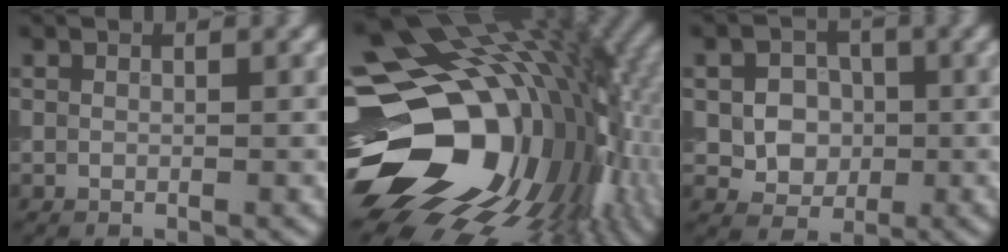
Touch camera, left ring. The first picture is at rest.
{"total": 19.6, "force": [0.7, 13.8, 13.9], "torque": [-0.234, -0.036, 0.037]}
{"total": 4.2, "force": [-0.2, 3.6, 2.2], "torque": [-0.024, 0.001, -0.014]}